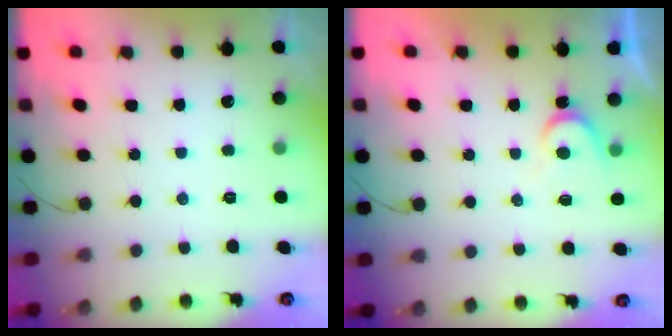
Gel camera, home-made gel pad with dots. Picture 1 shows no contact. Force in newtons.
{"total": 4.7, "press": 4.7, "slide": 0.5}